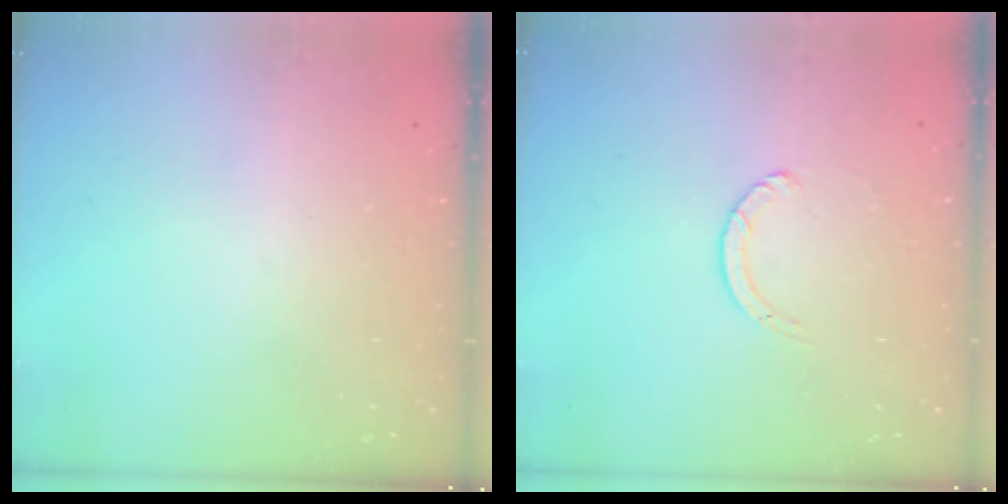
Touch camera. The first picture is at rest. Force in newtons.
{"total": 1.1, "press": 1.1, "slide": 0.1}